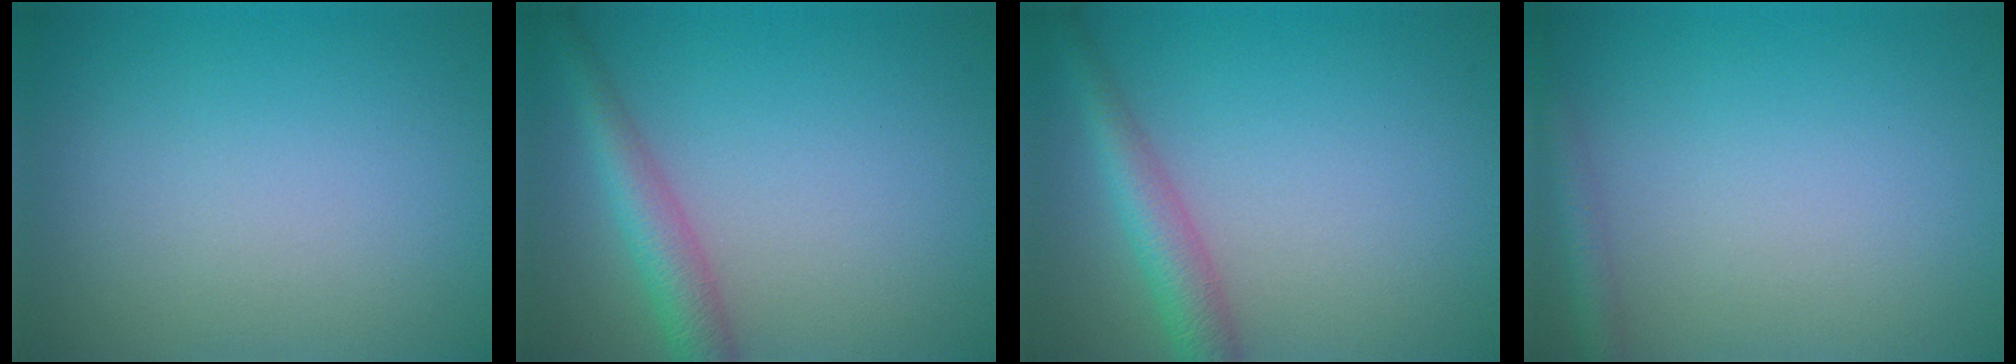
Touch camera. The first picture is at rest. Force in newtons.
{"total": 3.4, "press": 3.4, "slide": 0.2}
{"total": 3.4, "press": 3.4, "slide": 0.2}
{"total": 2.1, "press": 2.1, "slide": 0.1}